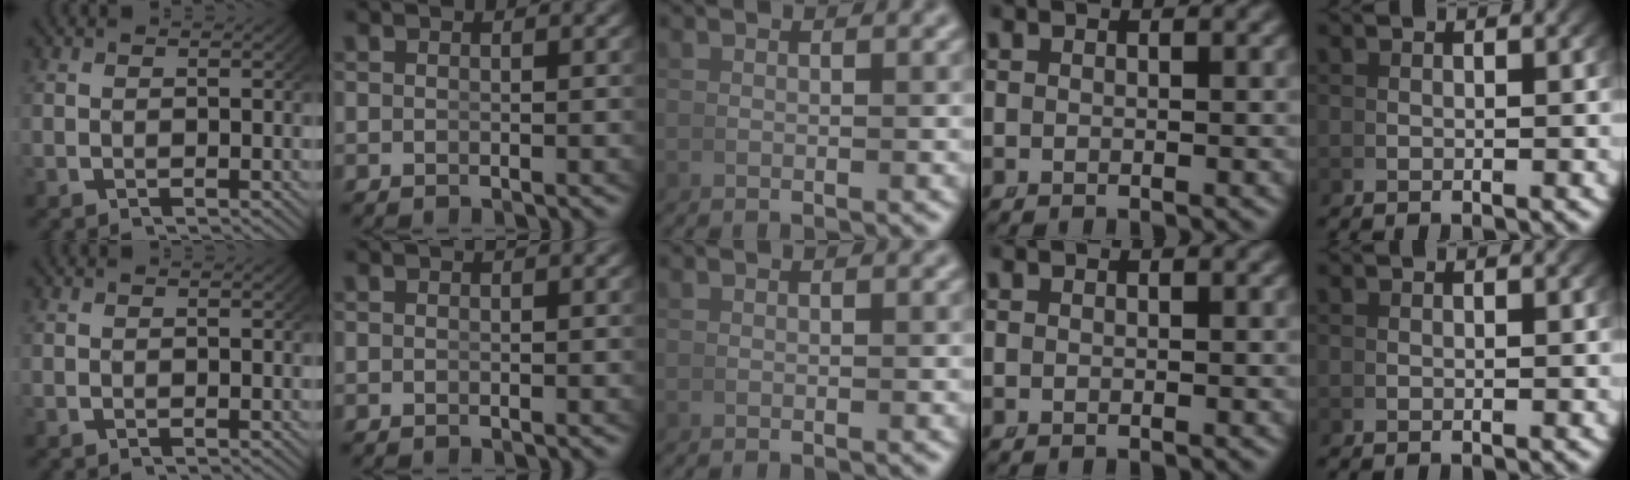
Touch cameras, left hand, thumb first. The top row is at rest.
{}